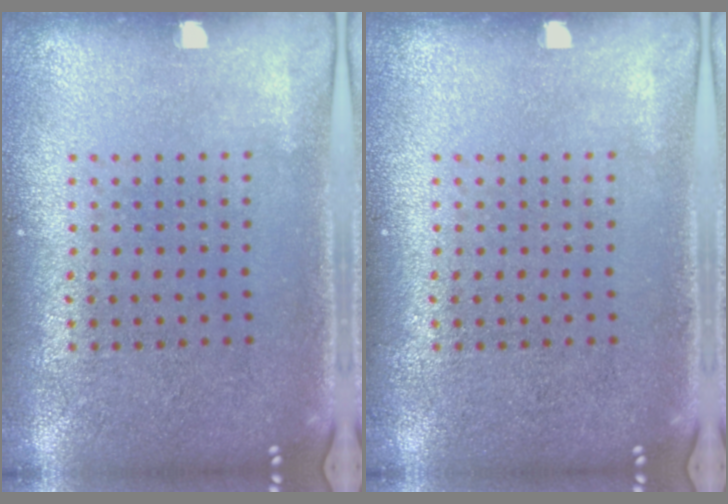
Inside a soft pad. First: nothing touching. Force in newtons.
{"total": 0.0}